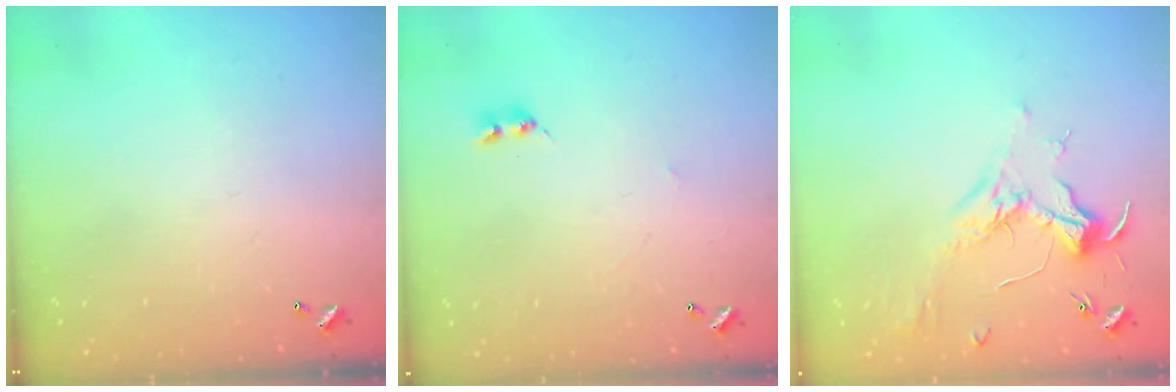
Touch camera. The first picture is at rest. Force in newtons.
{"total": 1.6, "press": 1.6, "slide": 0.4}
{"total": 1.8, "press": 1.7, "slide": 0.7}